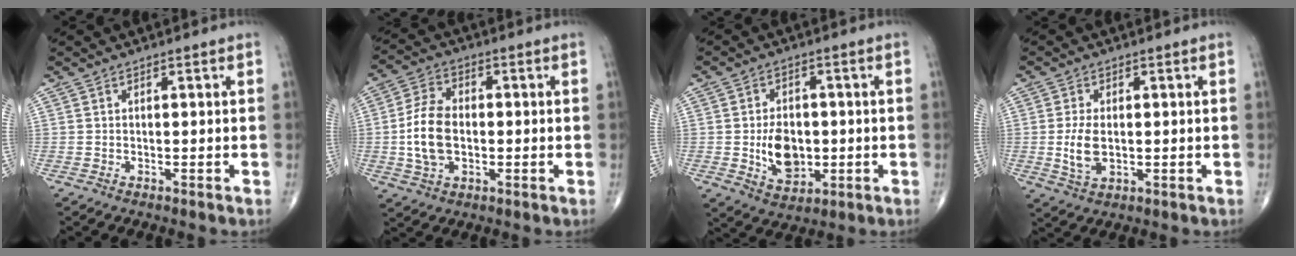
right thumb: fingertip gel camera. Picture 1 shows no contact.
{"total": 10.0, "force": [-0.8, 6.3, 7.7], "torque": [-0.148, 0.014, -0.018]}
{"total": 8.8, "force": [-0.9, 6.0, 6.3], "torque": [-0.079, -0.005, -0.008]}
{"total": 5.9, "force": [-0.2, 3.3, 4.8], "torque": [-0.097, -0.007, 0.000]}